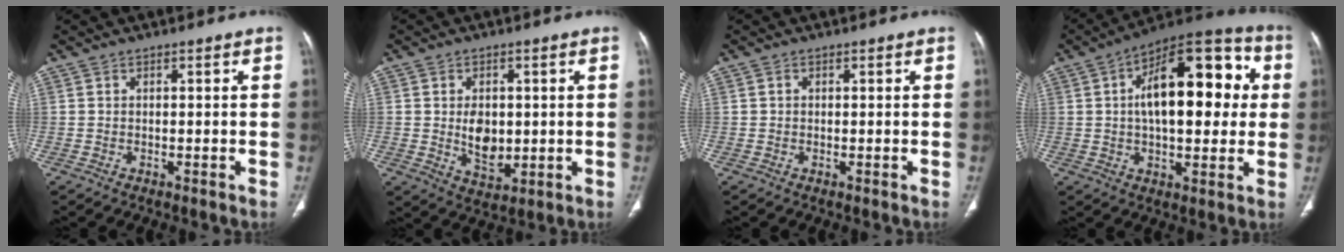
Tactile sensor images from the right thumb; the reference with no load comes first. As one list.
[{"total": 6.9, "force": [0.3, 4.6, 5.2], "torque": [-0.065, -0.012, 0.018]}, {"total": 0.5, "force": [0.1, 0.5, 0.2], "torque": [-0.001, 0.002, 0.001]}, {"total": 22.2, "force": [3.8, 10.8, 19.1], "torque": [-0.252, 0.025, 0.046]}]